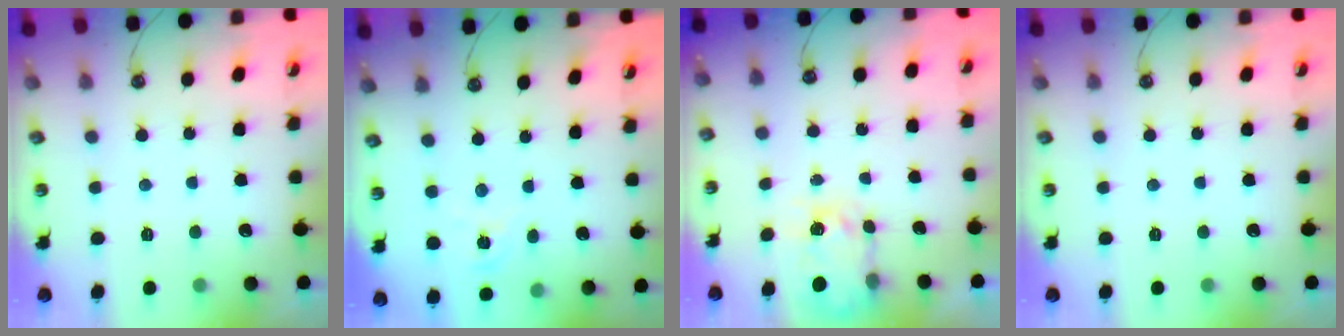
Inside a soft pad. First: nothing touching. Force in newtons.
{"total": 2.4, "press": 2.4, "slide": 0.2}
{"total": 5.6, "press": 5.6, "slide": 0.4}
{"total": 0.0}